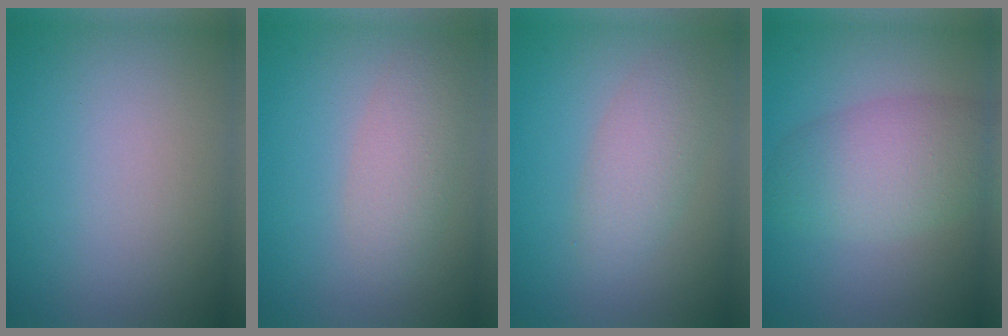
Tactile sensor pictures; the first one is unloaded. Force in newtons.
{"total": 2.9, "press": 2.9, "slide": 0.1}
{"total": 3.0, "press": 3.0, "slide": 0.1}
{"total": 5.4, "press": 5.4, "slide": 0.4}